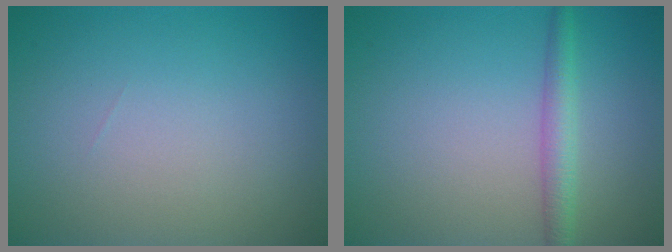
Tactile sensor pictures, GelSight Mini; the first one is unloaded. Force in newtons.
{"total": 2.3, "press": 2.3, "slide": 0.1}